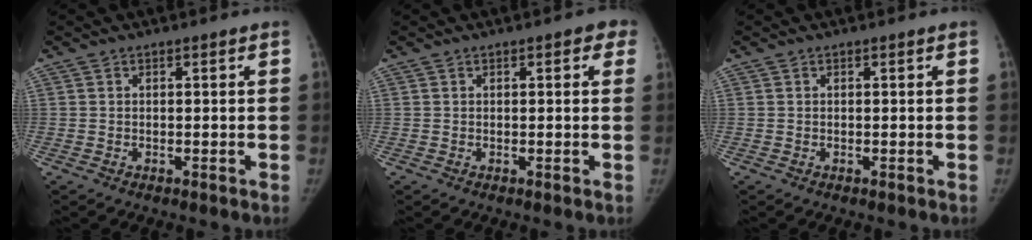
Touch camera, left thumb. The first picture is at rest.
{"total": 3.3, "force": [1.5, 1.4, 2.6], "torque": [-0.015, 0.001, 0.009]}
{"total": 0.0}